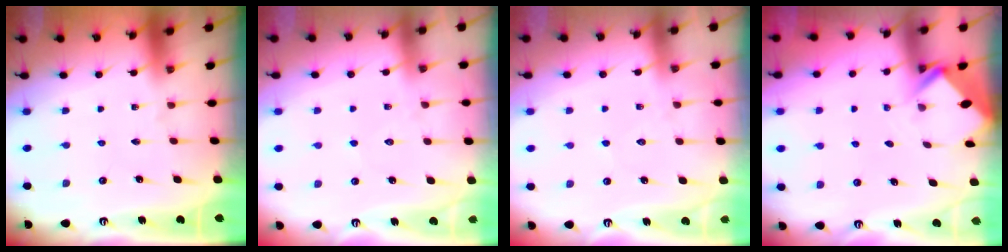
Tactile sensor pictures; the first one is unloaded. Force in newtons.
{"total": 5.9, "press": 5.9, "slide": 0.7}
{"total": 5.9, "press": 5.9, "slide": 0.7}
{"total": 2.5, "press": 2.5, "slide": 0.2}